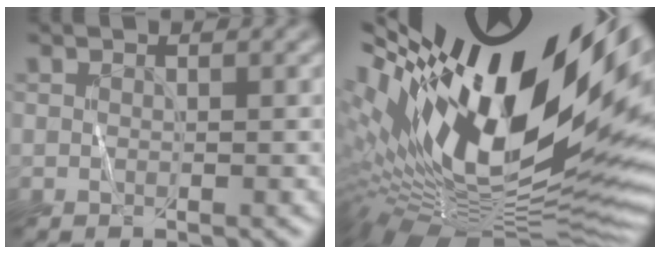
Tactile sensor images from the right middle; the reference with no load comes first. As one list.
[{"total": 20.9, "force": [5.1, 8.1, 18.5], "torque": [-0.321, -0.001, 0.093]}]